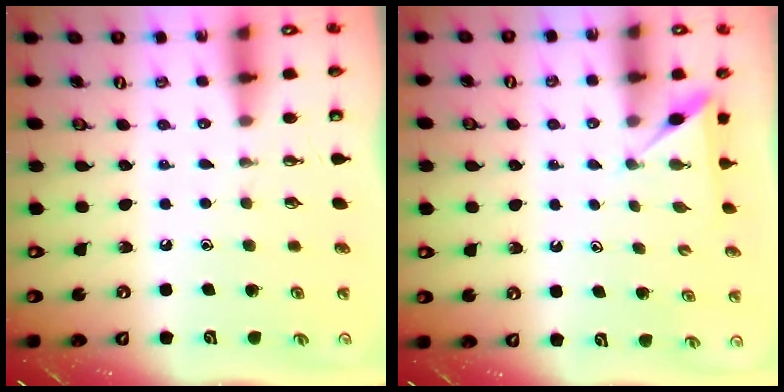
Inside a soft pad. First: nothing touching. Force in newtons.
{"total": 2.5, "press": 2.5, "slide": 0.2}